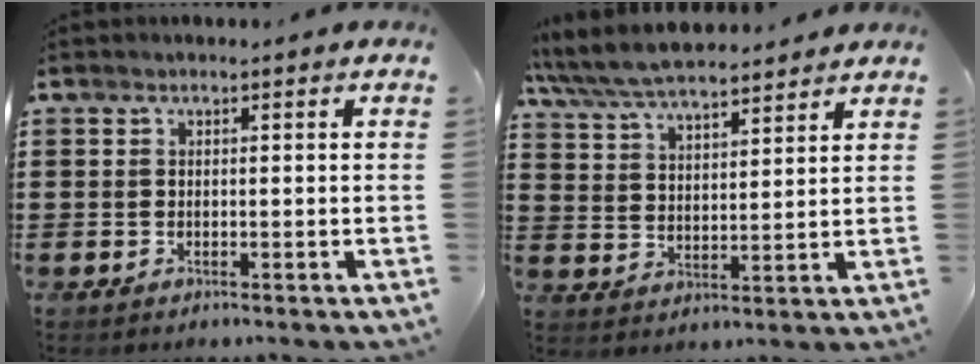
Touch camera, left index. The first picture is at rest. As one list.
[{"total": 6.9, "force": [6.4, 1.1, 2.1], "torque": [-0.067, -0.023, 0.116]}]